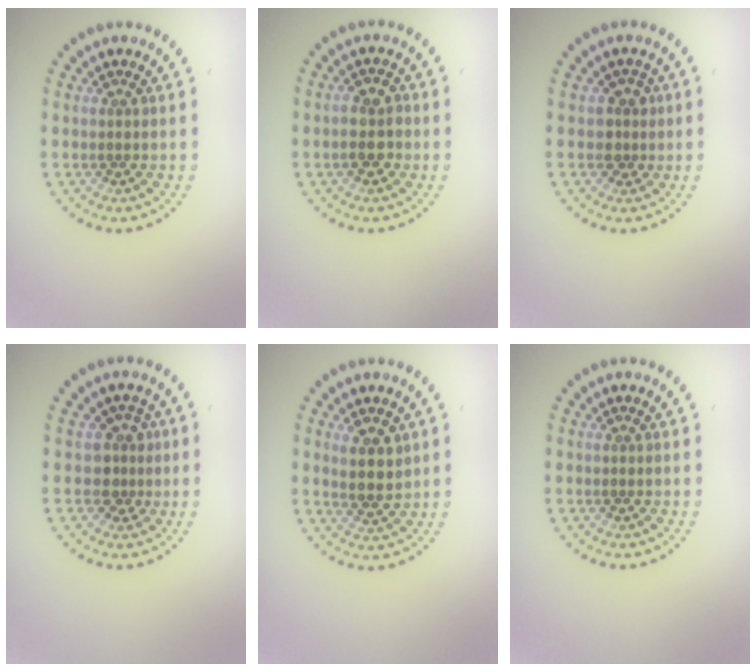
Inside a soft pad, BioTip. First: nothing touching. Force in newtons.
{"total": 2.7, "press": 2.6, "slide": 0.7}
{"total": 1.8, "press": 1.5, "slide": 1.0}
{"total": 2.2, "press": 1.6, "slide": 1.4}
{"total": 3.0, "press": 2.8, "slide": 1.1}
{"total": 0.0}